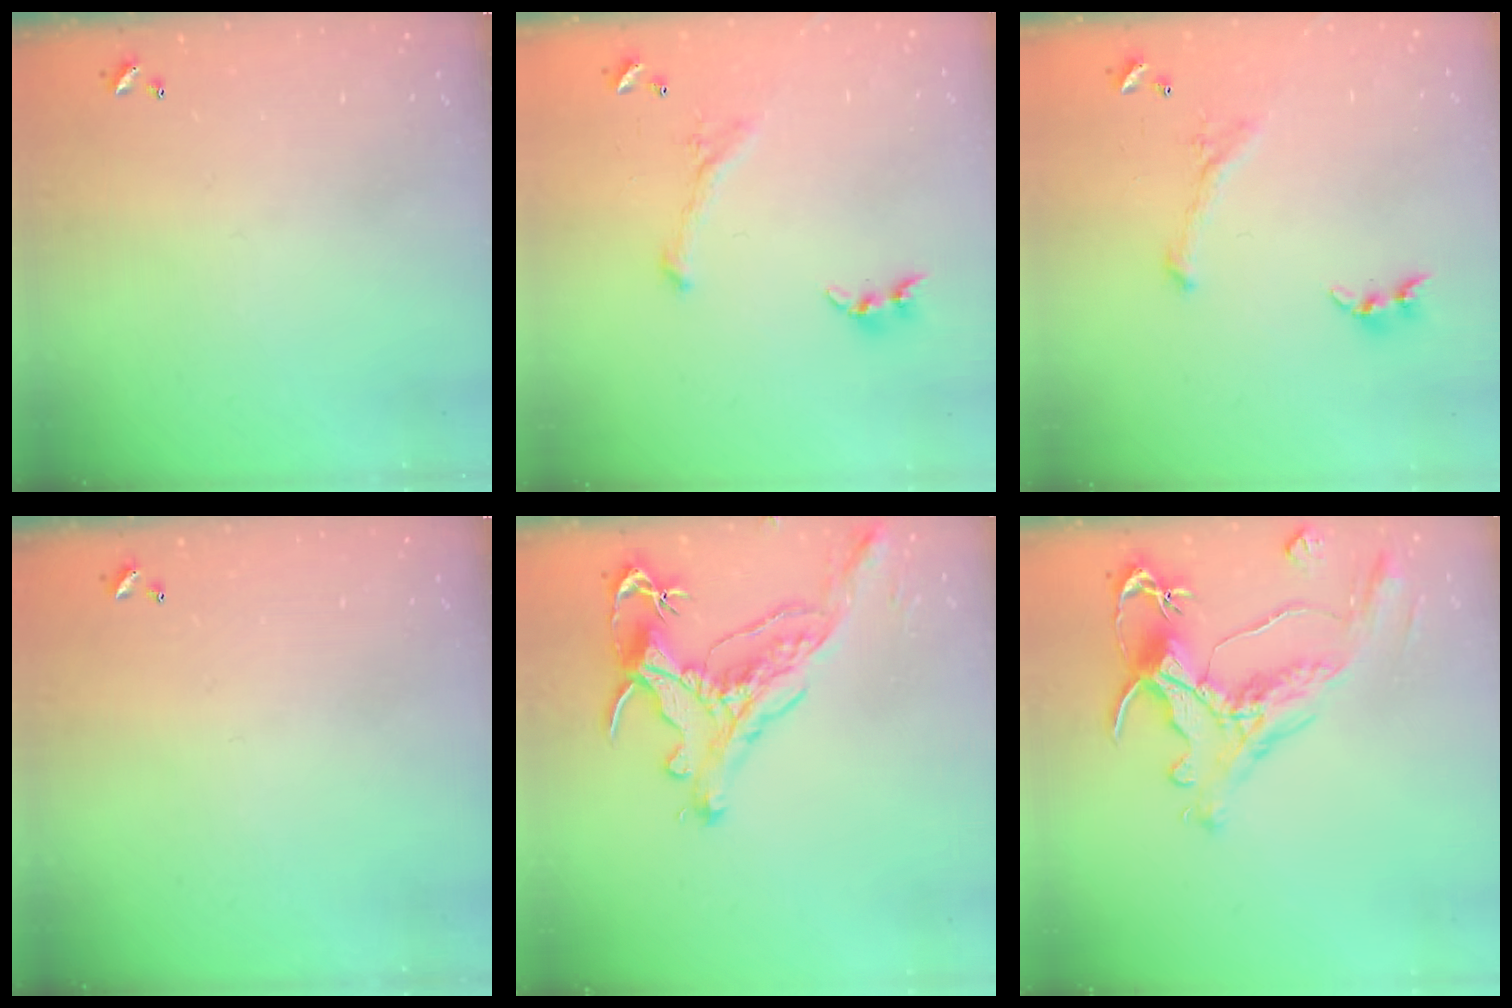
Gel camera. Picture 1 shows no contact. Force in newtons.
{"total": 2.8, "press": 2.6, "slide": 0.9}
{"total": 2.8, "press": 2.6, "slide": 0.9}
{"total": 0.0}
{"total": 1.2, "press": 0.9, "slide": 0.9}
{"total": 1.5, "press": 0.7, "slide": 1.3}